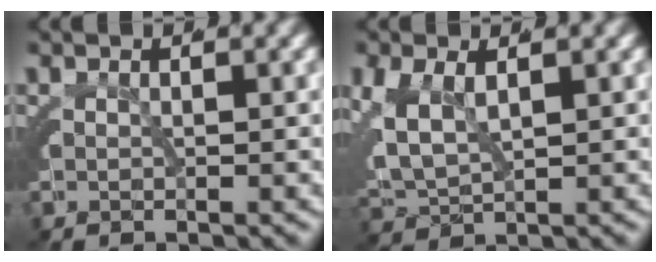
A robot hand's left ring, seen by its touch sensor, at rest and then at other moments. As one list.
[{"total": 6.2, "force": [-0.2, 5.2, 3.5], "torque": [-0.097, -0.023, 0.006]}]